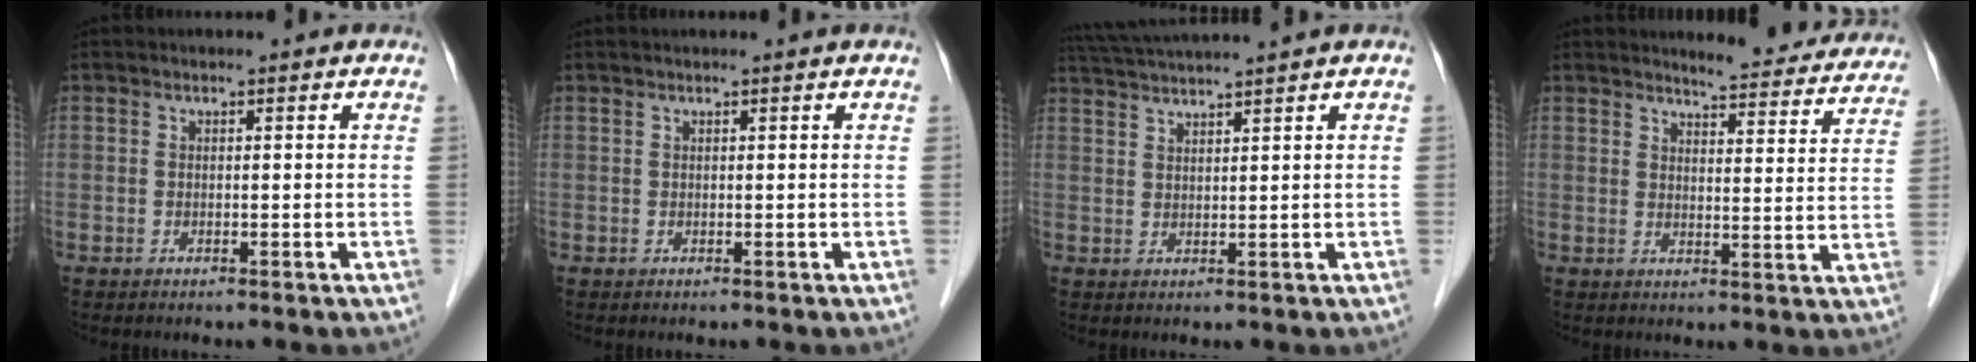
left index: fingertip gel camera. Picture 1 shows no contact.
{"total": 1.4, "force": [1.2, -0.4, 0.6], "torque": [-0.007, 0.014, 0.026]}
{"total": 7.3, "force": [6.6, -1.7, 2.7], "torque": [-0.049, 0.017, 0.115]}
{"total": 14.0, "force": [13.1, 2.3, 4.2], "torque": [-0.028, -0.036, 0.135]}